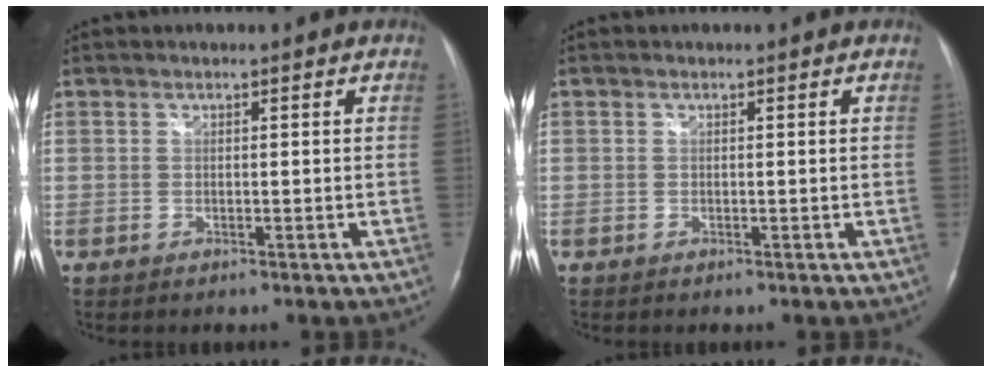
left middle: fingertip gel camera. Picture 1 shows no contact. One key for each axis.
{"total": 0.0}